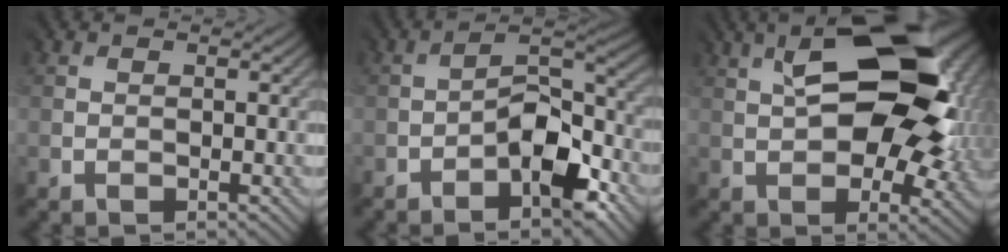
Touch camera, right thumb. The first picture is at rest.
{"total": 8.8, "force": [-5.0, 3.1, 6.4], "torque": [-0.103, 0.002, -0.091]}
{"total": 17.0, "force": [2.9, 8.3, 14.5], "torque": [-0.227, 0.024, 0.031]}